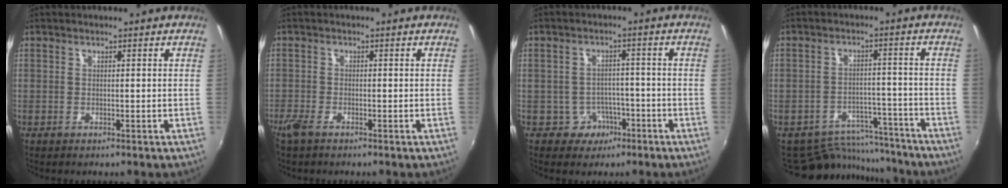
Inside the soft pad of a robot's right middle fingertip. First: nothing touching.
{"total": 2.8, "force": [-2.2, 0.8, 1.6], "torque": [-0.040, -0.009, -0.044]}
{"total": 4.6, "force": [-2.6, 3.8, 0.5], "torque": [-0.017, 0.015, -0.031]}
{"total": 11.1, "force": [-10.3, 4.1, 1.3], "torque": [-0.031, 0.028, -0.137]}